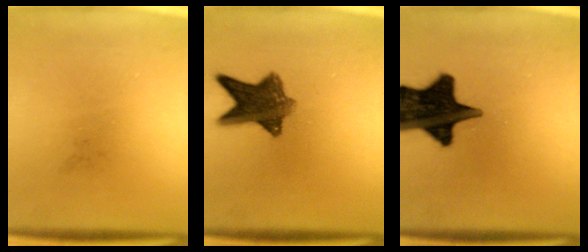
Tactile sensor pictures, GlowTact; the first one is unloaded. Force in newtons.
{"total": 8.9}
{"total": 19.4}